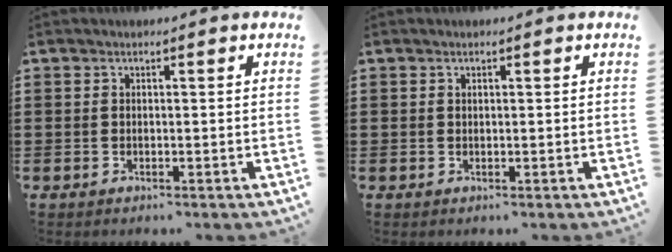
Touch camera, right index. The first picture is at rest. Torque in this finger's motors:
{"motor_torque": [-0.80, 1.34, -0.01, -0.01]}